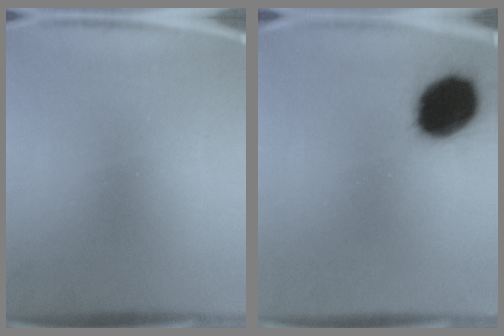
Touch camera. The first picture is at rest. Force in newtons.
{"total": 16.8}